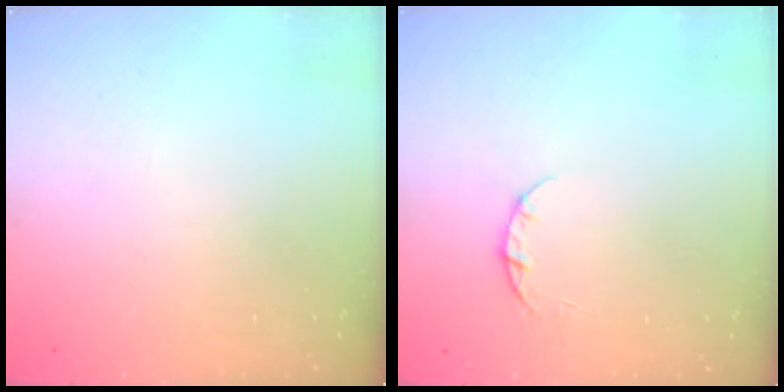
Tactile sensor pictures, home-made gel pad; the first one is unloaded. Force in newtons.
{"total": 3.2, "press": 3.2, "slide": 0.3}